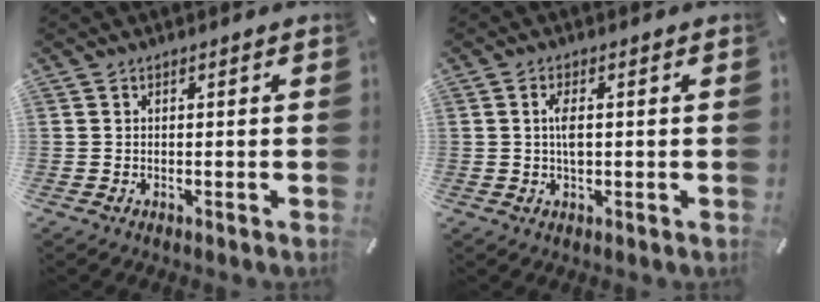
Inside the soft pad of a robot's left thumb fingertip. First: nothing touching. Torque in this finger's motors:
{"motor_torque": [0.48, 1.19, 0.39, -0.33, 0.00]}